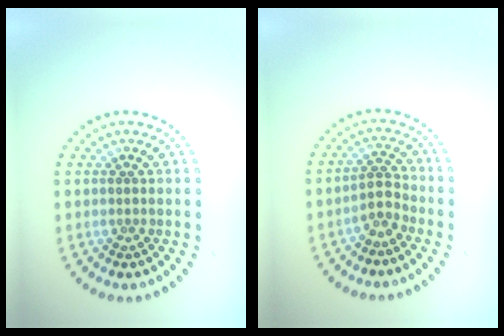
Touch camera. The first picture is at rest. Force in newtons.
{"total": 1.8, "press": 1.4, "slide": 1.0}